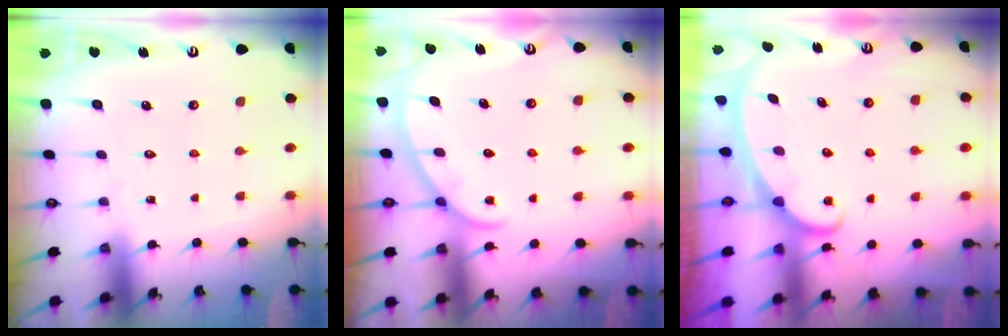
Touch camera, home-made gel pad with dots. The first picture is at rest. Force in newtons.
{"total": 2.1, "press": 2.1, "slide": 0.3}
{"total": 2.3, "press": 2.3, "slide": 0.3}